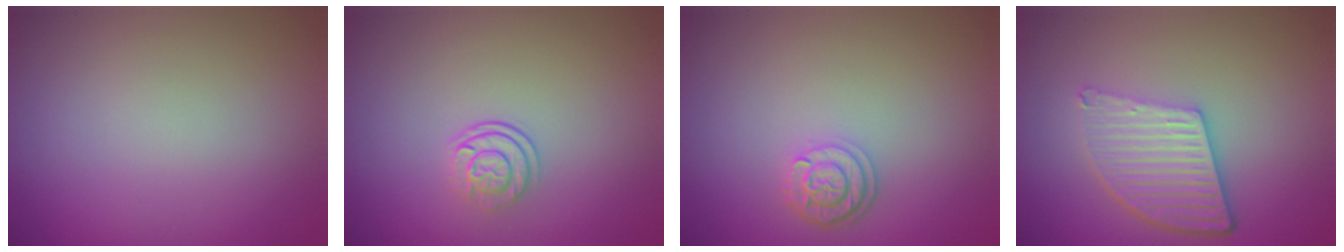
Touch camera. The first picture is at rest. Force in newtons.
{"total": 2.4, "press": 1.7, "slide": 1.6}
{"total": 2.4, "press": 2.1, "slide": 1.2}
{"total": 5.6, "press": 4.0, "slide": 4.0}